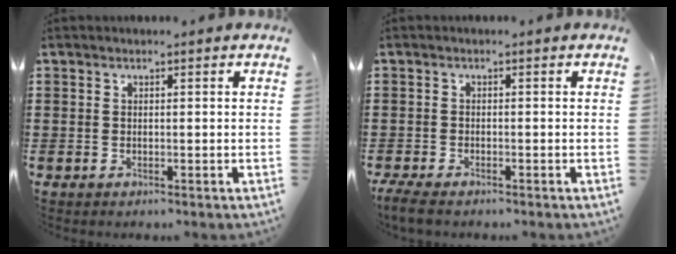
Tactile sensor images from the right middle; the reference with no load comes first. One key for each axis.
{"total": 1.8, "fx": -1.6, "fy": 0.3, "fz": 0.9, "tx": -0.030, "ty": -0.003, "tz": -0.035}